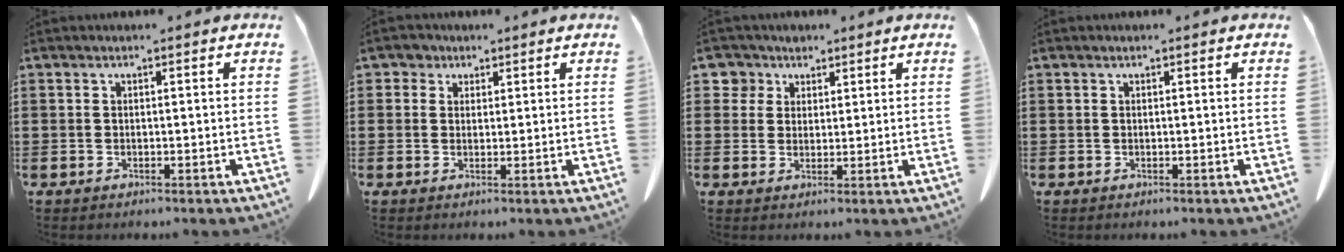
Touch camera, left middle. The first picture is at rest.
{"total": 2.1, "force": [1.3, 1.6, 0.3], "torque": [-0.014, 0.010, 0.023]}
{"total": 4.1, "force": [2.5, 3.2, 0.5], "torque": [-0.023, 0.009, 0.043]}
{"total": 0.0}